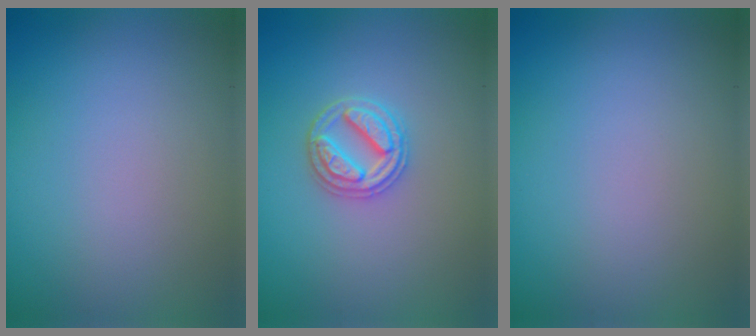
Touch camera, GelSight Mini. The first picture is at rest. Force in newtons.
{"total": 3.0, "press": 2.9, "slide": 0.4}
{"total": 0.0}